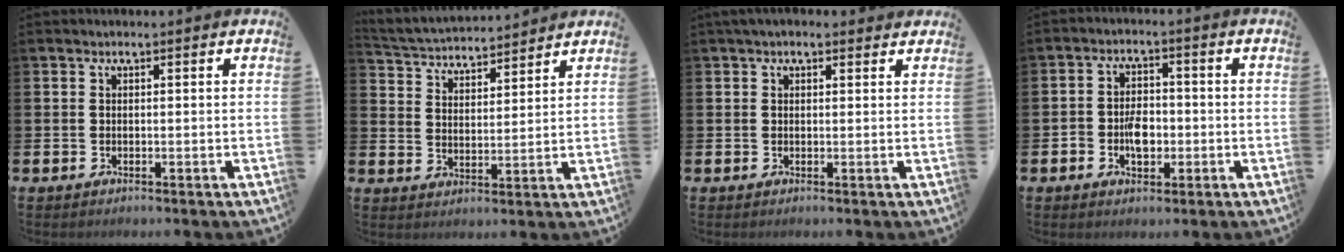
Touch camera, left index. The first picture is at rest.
{"total": 4.1, "force": [4.0, 0.8, -0.1], "torque": [-0.022, -0.029, 0.068]}
{"total": 1.6, "force": [1.3, 0.7, 0.6], "torque": [-0.003, 0.002, 0.020]}
{"total": 4.0, "force": [-1.1, 2.8, 2.8], "torque": [-0.038, -0.001, -0.024]}